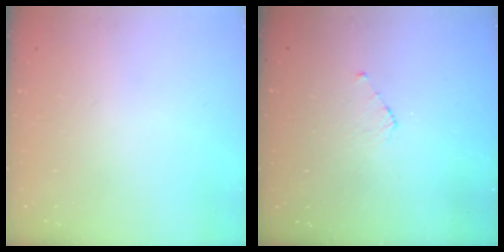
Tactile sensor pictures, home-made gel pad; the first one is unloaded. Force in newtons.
{"total": 3.9, "press": 3.9, "slide": 0.4}